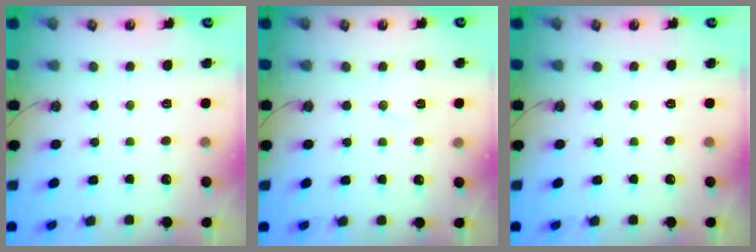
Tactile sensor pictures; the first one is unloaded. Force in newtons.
{"total": 5.5, "press": 4.5, "slide": 3.3}
{"total": 0.0}